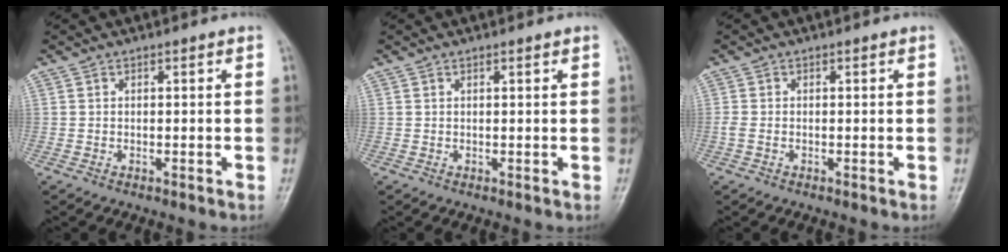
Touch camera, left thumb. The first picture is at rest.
{"total": 0.6, "force": [0.4, 0.0, 0.4], "torque": [-0.009, -0.002, 0.007]}
{"total": 1.4, "force": [-0.3, 0.9, 1.0], "torque": [-0.020, 0.006, -0.004]}